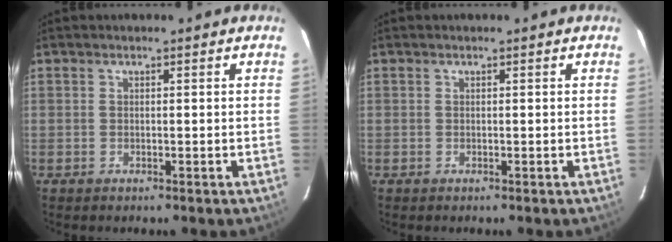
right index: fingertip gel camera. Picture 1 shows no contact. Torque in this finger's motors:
{"motor_torque": [0.00, 0.00, 0.00, 0.00]}